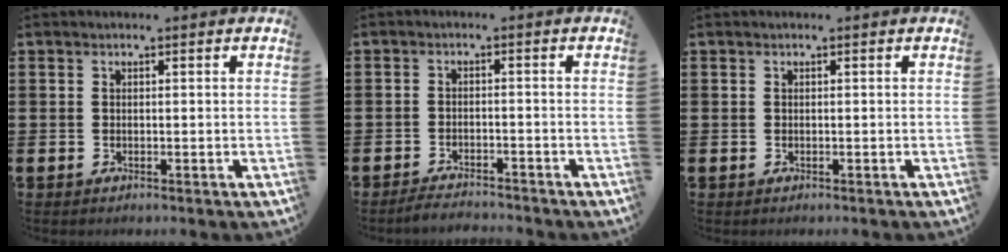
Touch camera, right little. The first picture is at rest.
{"total": 2.1, "force": [-2.1, 0.0, 0.0], "torque": [-0.006, 0.003, -0.044]}
{"total": 0.0}